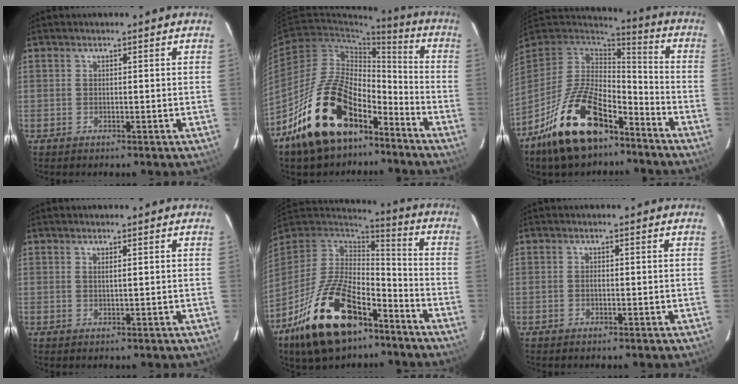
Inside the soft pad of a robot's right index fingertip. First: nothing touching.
{"total": 20.3, "force": [-12.9, 10.1, 12.1], "torque": [-0.222, 0.020, -0.210]}
{"total": 20.4, "force": [-12.7, 9.2, 13.1], "torque": [-0.261, -0.008, -0.218]}
{"total": 0.8, "force": [0.4, -0.2, 0.7], "torque": [-0.013, 0.001, 0.007]}
{"total": 23.6, "force": [-14.0, 11.4, 15.2], "torque": [-0.305, -0.014, -0.233]}
{"total": 0.6, "force": [-0.2, 0.3, 0.5], "torque": [-0.008, 0.002, -0.005]}